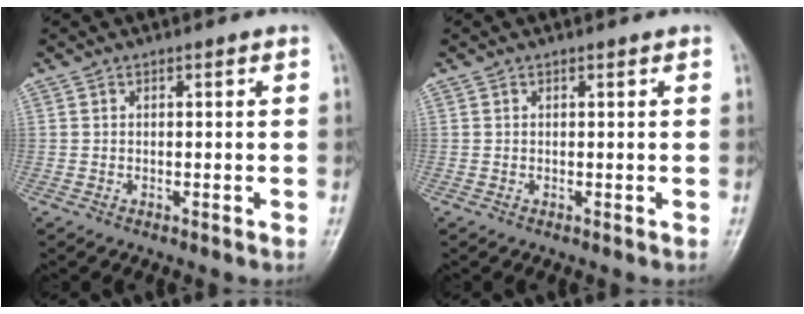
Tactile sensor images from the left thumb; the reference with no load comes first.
{"total": 0.0}